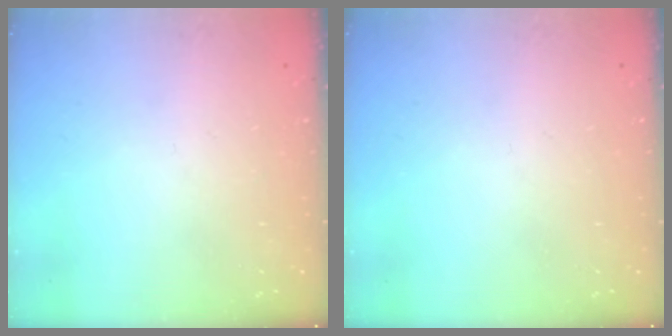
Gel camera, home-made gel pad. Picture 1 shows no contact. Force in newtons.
{"total": 0.0}